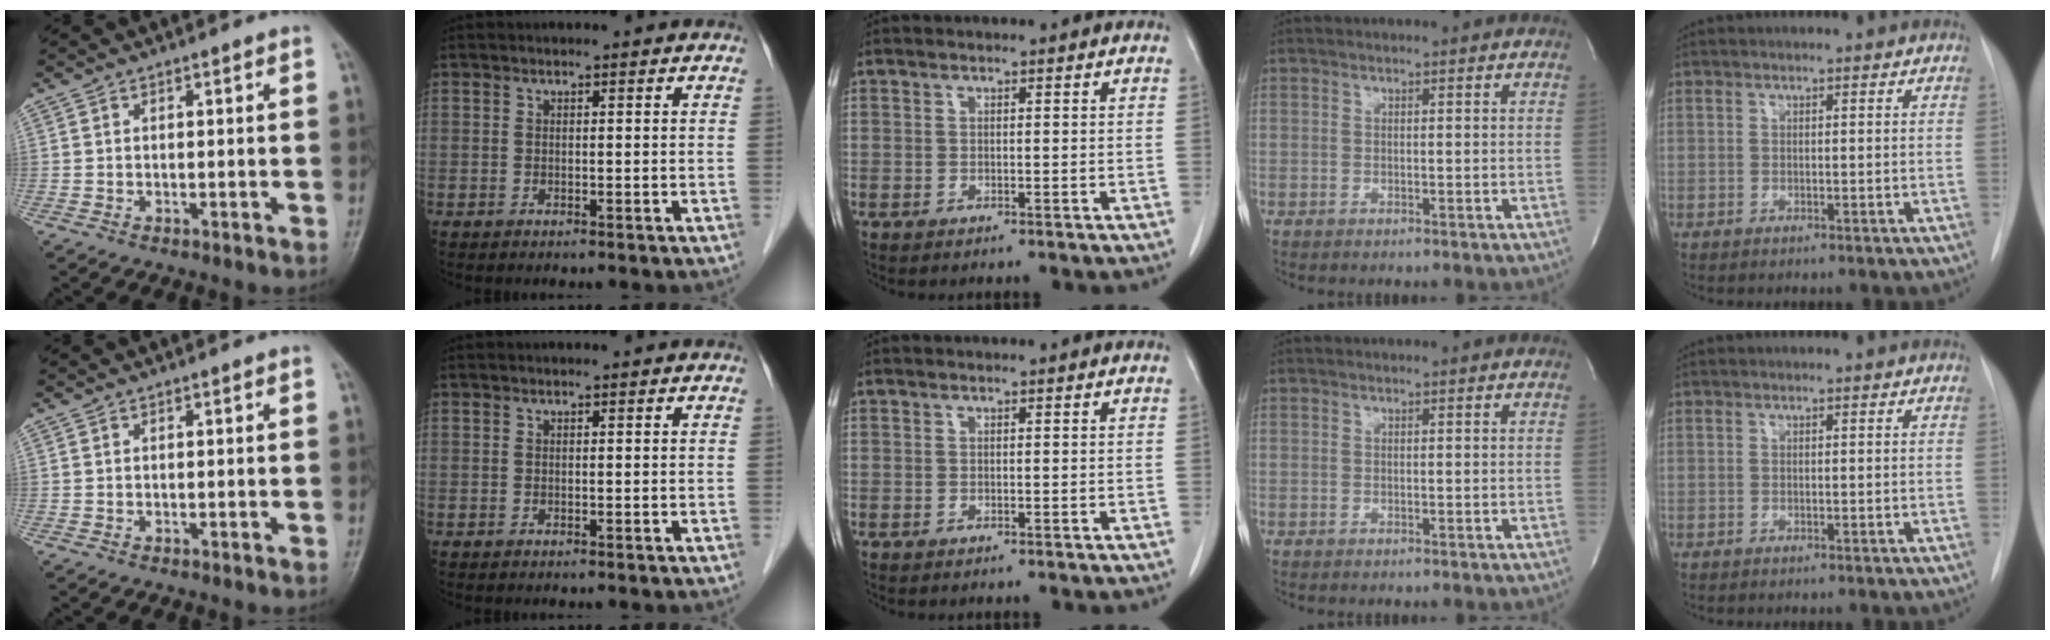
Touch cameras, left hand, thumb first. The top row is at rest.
{}